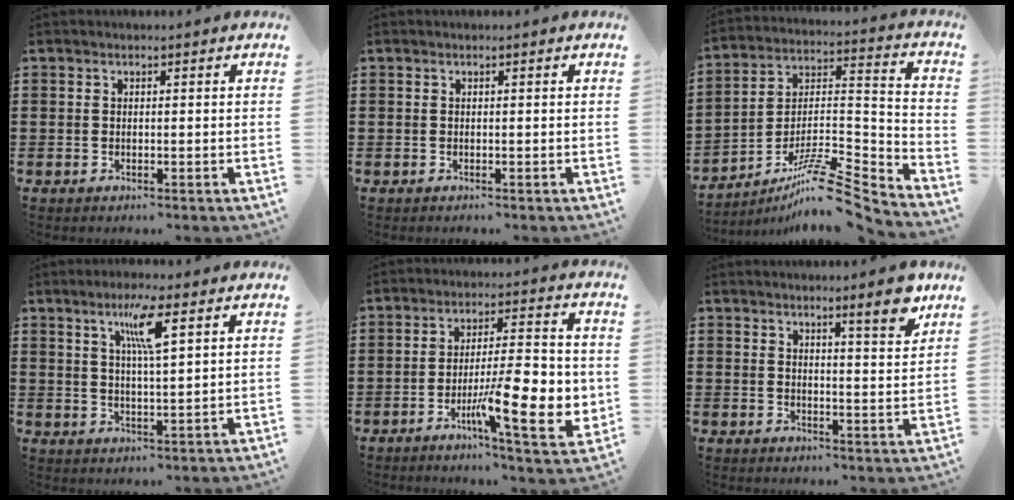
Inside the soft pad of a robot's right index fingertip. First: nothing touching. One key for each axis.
{"total": 0.0}
{"total": 10.4, "fx": -8.2, "fy": 1.3, "fz": 6.2, "tx": -0.103, "ty": 0.011, "tz": -0.161}
{"total": 6.2, "fx": 3.1, "fy": 0.4, "fz": 5.3, "tx": -0.113, "ty": 0.006, "tz": 0.049}
{"total": 12.6, "fx": -3.2, "fy": 3.1, "fz": 11.9, "tx": -0.184, "ty": -0.013, "tz": -0.057}
{"total": 5.8, "fx": 4.5, "fy": 0.4, "fz": 3.6, "tx": -0.058, "ty": -0.015, "tz": 0.073}